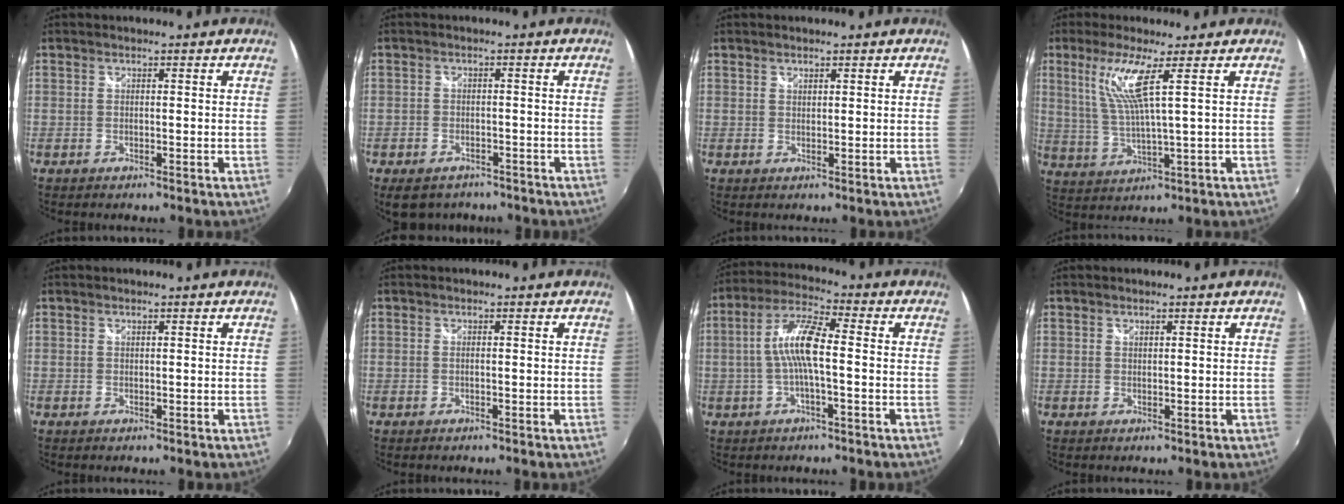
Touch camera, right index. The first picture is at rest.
{"total": 5.2, "force": [-3.6, 3.5, 1.2], "torque": [-0.038, -0.004, -0.051]}
{"total": 0.8, "force": [0.7, 0.4, 0.2], "torque": [-0.002, 0.002, 0.012]}
{"total": 8.0, "force": [3.6, -0.2, 7.1], "torque": [-0.146, -0.008, 0.078]}
{"total": 0.0}
{"total": 0.6, "force": [-0.1, -0.1, 0.5], "torque": [-0.011, 0.001, -0.003]}
{"total": 8.8, "force": [-0.7, 1.8, 8.6], "torque": [-0.179, 0.016, -0.014]}
{"total": 0.6, "force": [0.5, 0.3, 0.2], "torque": [-0.001, 0.001, 0.009]}